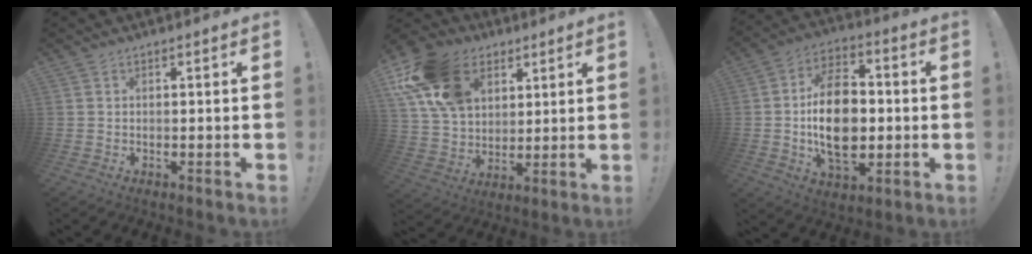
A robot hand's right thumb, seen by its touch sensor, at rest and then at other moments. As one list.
[{"total": 20.8, "force": [8.9, 14.9, 11.4], "torque": [-0.207, -0.028, 0.170]}, {"total": 19.1, "force": [-1.3, 12.6, 14.3], "torque": [-0.253, 0.005, -0.024]}]